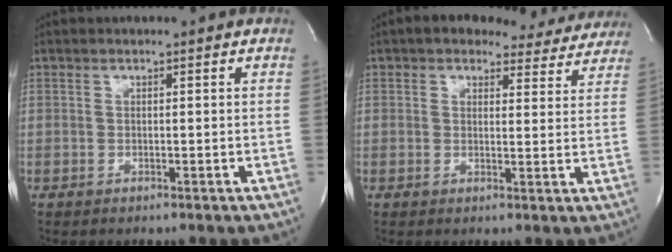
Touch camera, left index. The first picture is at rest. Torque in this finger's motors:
{"motor_torque": [0.59, -0.73, 0.16, 0.01]}